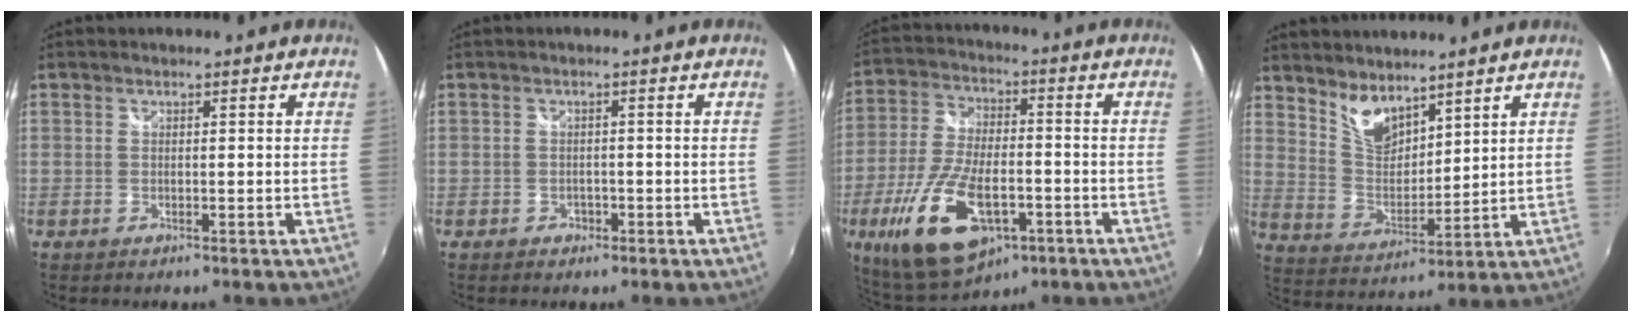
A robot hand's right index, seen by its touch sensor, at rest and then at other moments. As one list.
[{"total": 2.0, "force": [-1.1, 1.6, 0.4], "torque": [-0.010, 0.000, -0.016]}, {"total": 18.0, "force": [-7.6, 8.2, 14.1], "torque": [-0.303, -0.034, -0.131]}, {"total": 8.2, "force": [6.4, 3.6, 3.6], "torque": [-0.062, -0.002, 0.130]}]